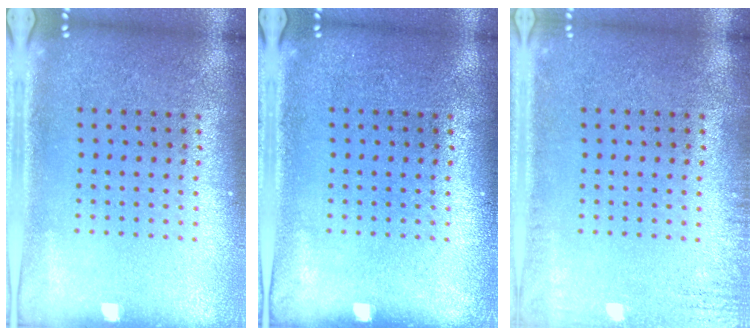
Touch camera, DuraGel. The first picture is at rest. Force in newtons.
{"total": 0.0}
{"total": 1.6, "press": 1.5, "slide": 0.3}